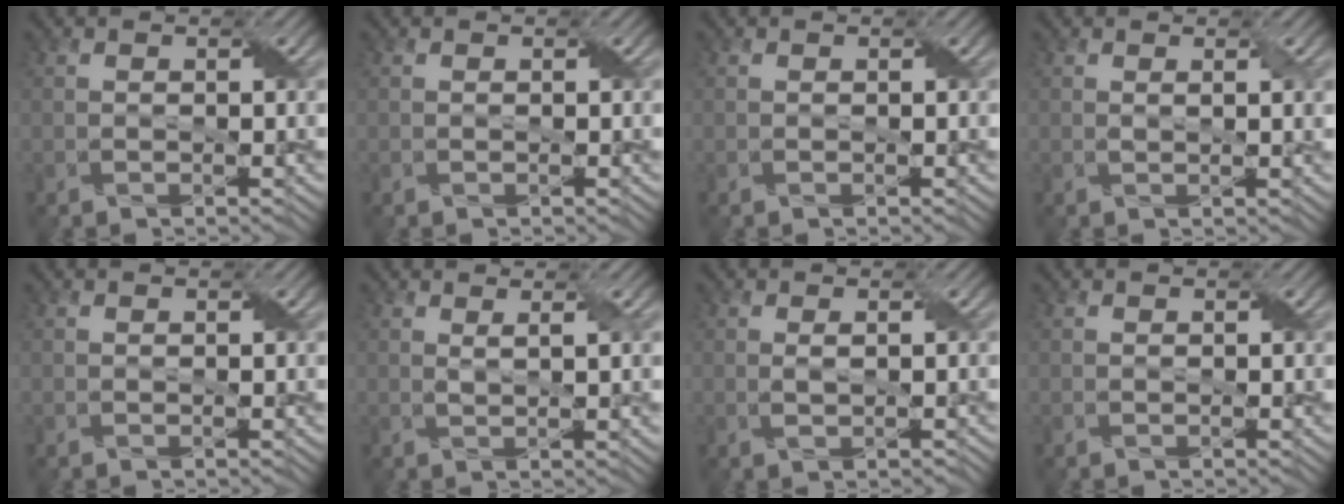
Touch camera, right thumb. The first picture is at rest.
{"total": 0.0}
{"total": 0.0}
{"total": 1.2, "force": [0.6, 0.2, 1.1], "torque": [-0.018, 0.000, 0.011]}
{"total": 0.0}
{"total": 1.7, "force": [0.9, 0.2, 1.5], "torque": [-0.028, 0.002, 0.016]}
{"total": 1.1, "force": [0.2, 0.3, 1.0], "torque": [-0.025, 0.001, 0.007]}
{"total": 0.0}